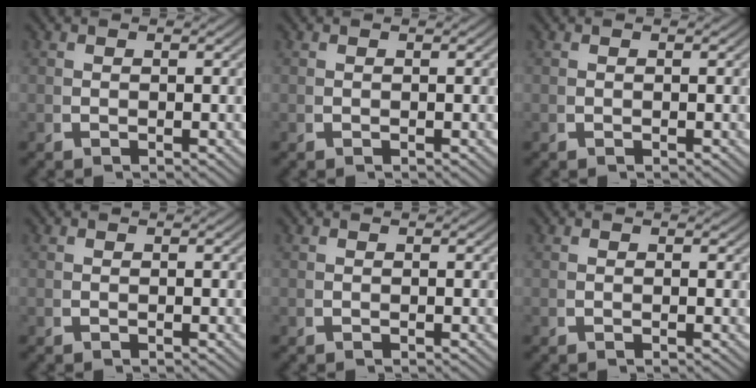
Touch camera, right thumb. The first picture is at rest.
{"total": 0.0}
{"total": 0.0}
{"total": 0.0}
{"total": 0.0}
{"total": 0.0}